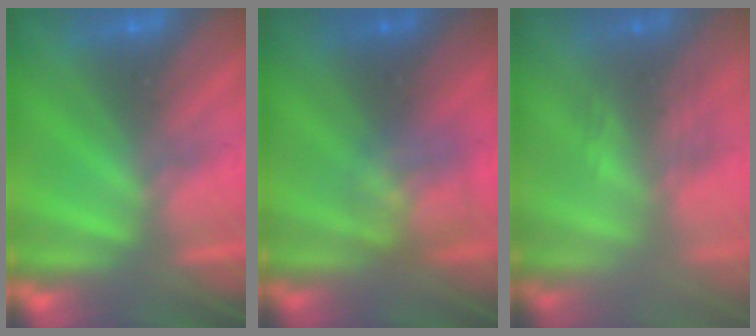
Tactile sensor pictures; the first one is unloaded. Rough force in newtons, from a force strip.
{"total": 2.6}
{"total": 3.5}